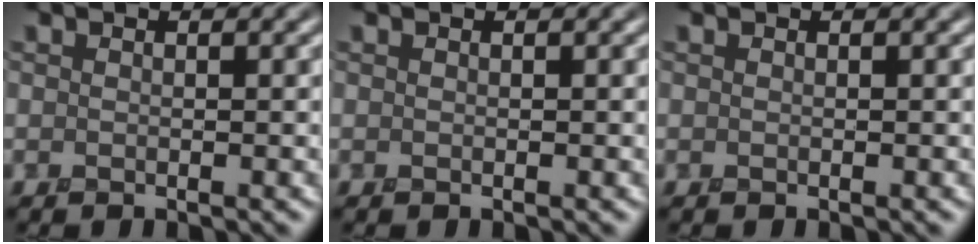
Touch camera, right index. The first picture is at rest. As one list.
[{"total": 0.0}, {"total": 0.0}]